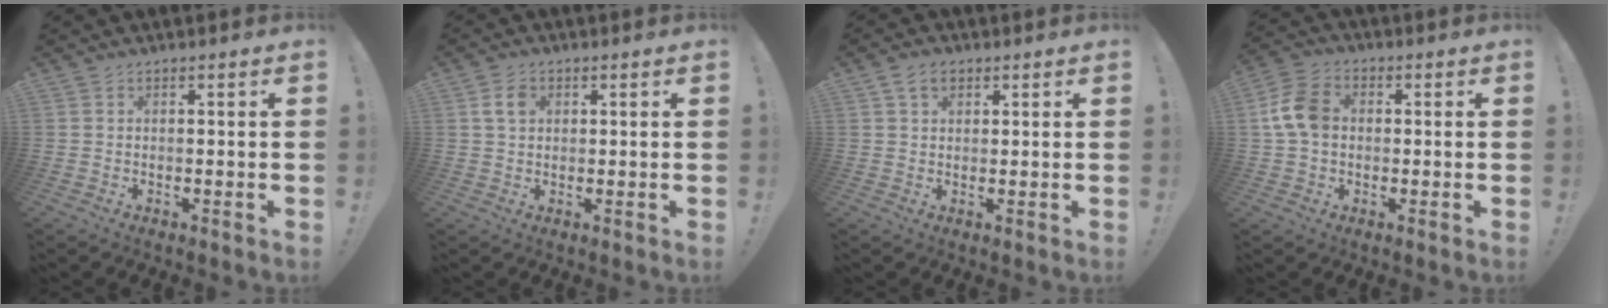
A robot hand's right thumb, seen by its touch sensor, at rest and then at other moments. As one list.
[{"total": 4.2, "force": [1.3, 3.0, 2.7], "torque": [-0.046, 0.004, 0.024]}, {"total": 4.3, "force": [2.2, 2.9, 2.4], "torque": [-0.044, 0.001, 0.041]}, {"total": 10.3, "force": [0.8, 7.6, 7.0], "torque": [-0.136, 0.016, 0.021]}]